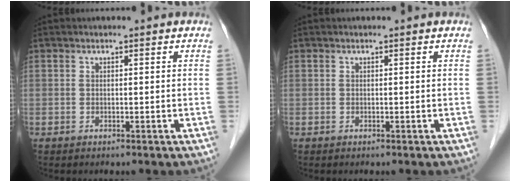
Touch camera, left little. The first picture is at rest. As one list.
[{"total": 0.0}]